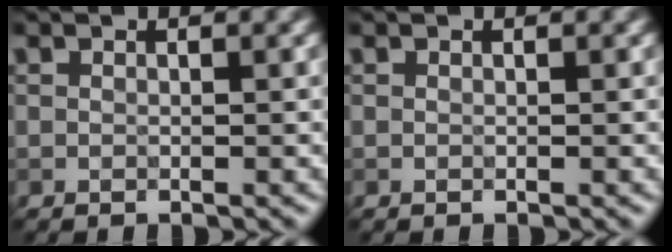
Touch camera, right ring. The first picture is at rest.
{"total": 0.0}